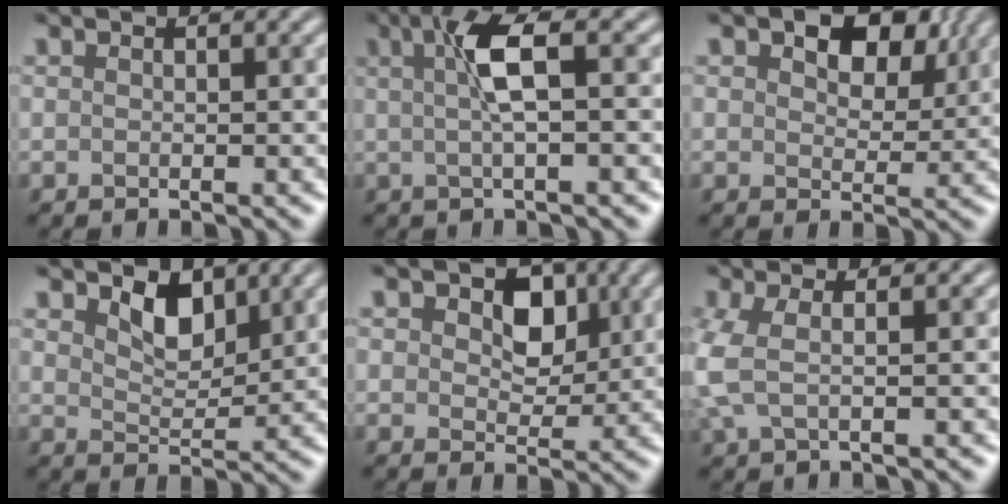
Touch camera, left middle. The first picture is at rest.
{"total": 3.8, "force": [0.8, 0.5, 3.7], "torque": [-0.076, 0.011, 0.019]}
{"total": 6.9, "force": [3.8, 3.9, 4.3], "torque": [-0.062, 0.013, 0.051]}
{"total": 2.9, "force": [2.2, 1.4, 1.3], "torque": [-0.037, -0.002, 0.041]}
{"total": 3.9, "force": [1.5, 2.7, 2.4], "torque": [-0.041, 0.002, 0.020]}
{"total": 2.7, "force": [0.1, 0.9, 2.5], "torque": [-0.067, 0.009, -0.002]}